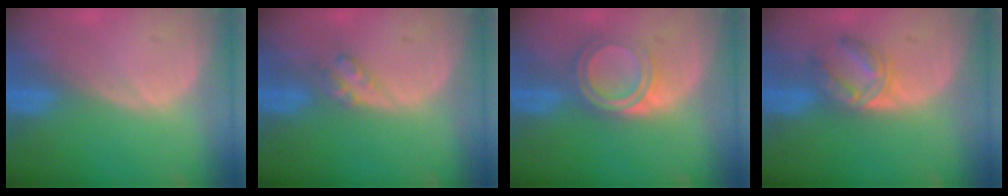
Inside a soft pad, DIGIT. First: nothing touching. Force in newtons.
{"total": 2.4, "press": 2.4, "slide": 0.2}
{"total": 5.3, "press": 4.9, "slide": 1.9}
{"total": 5.6, "press": 5.5, "slide": 1.1}